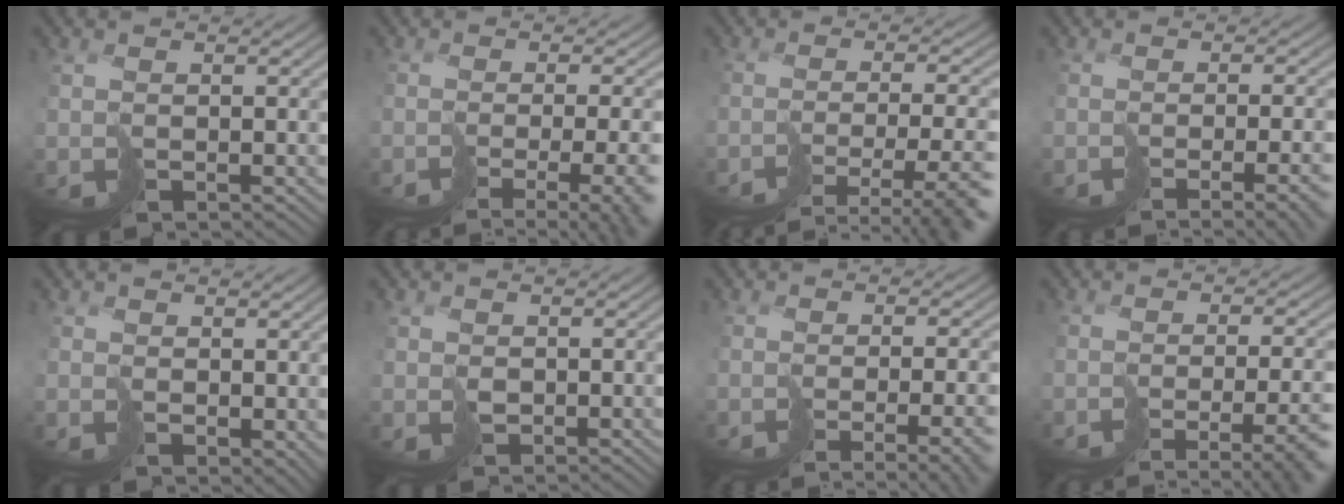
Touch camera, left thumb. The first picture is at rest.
{"total": 10.0, "force": [-5.3, 3.5, 7.7], "torque": [-0.091, -0.026, -0.023]}
{"total": 8.5, "force": [-5.9, 2.2, 5.6], "torque": [-0.082, -0.017, -0.068]}
{"total": 6.9, "force": [-3.8, 1.5, 5.5], "torque": [-0.049, -0.020, -0.030]}
{"total": 2.3, "force": [1.6, 1.3, 1.0], "torque": [-0.023, -0.004, 0.036]}
{"total": 1.2, "force": [0.9, 0.6, -0.2], "torque": [0.012, 0.001, 0.023]}
{"total": 8.0, "force": [-4.5, 2.2, 6.3], "torque": [-0.066, -0.022, -0.025]}
{"total": 9.0, "force": [-5.6, 2.3, 6.6], "torque": [-0.086, -0.026, -0.047]}